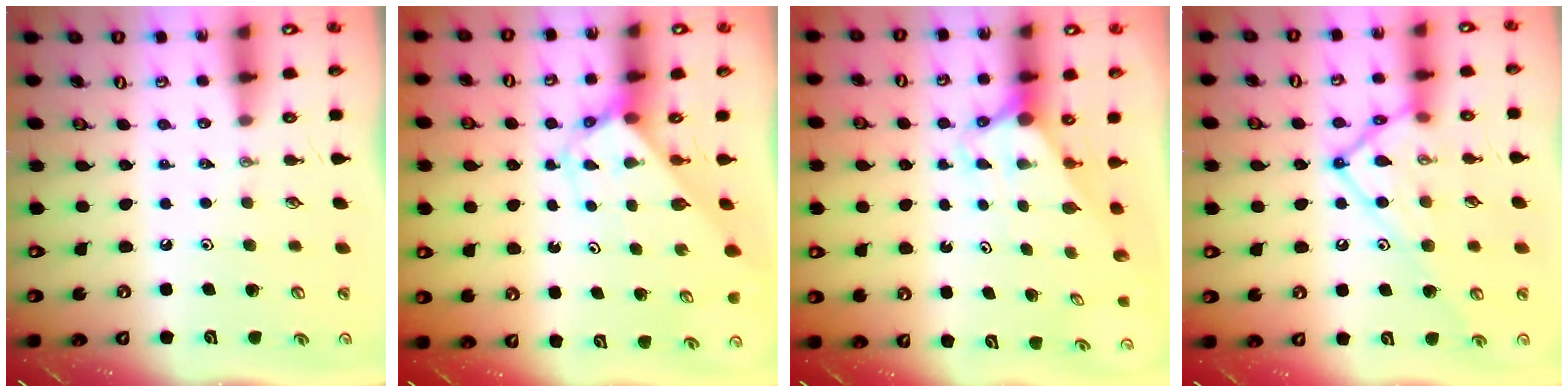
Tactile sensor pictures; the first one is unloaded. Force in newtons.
{"total": 2.7, "press": 2.7, "slide": 0.1}
{"total": 2.7, "press": 2.7, "slide": 0.0}
{"total": 16.5, "press": 16.4, "slide": 2.0}